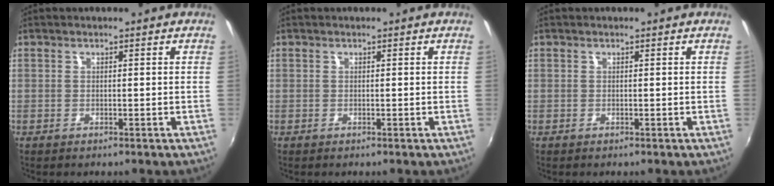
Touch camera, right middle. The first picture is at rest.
{"total": 0.0}
{"total": 0.0}